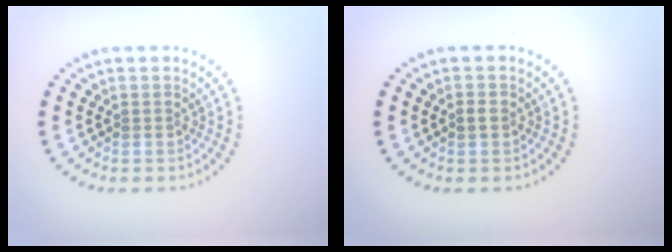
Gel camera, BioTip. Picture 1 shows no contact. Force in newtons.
{"total": 0.9, "press": 0.9, "slide": 0.2}